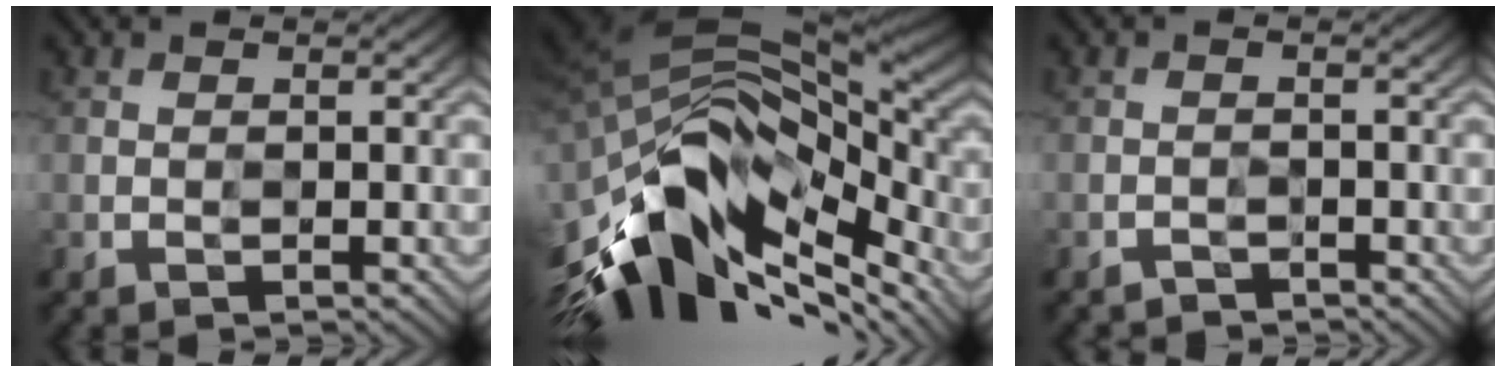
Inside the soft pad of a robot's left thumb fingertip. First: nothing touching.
{"total": 14.9, "force": [-7.2, 7.2, 10.9], "torque": [-0.236, -0.003, -0.133]}
{"total": 1.7, "force": [-1.3, -0.1, -1.2], "torque": [0.025, 0.005, -0.026]}